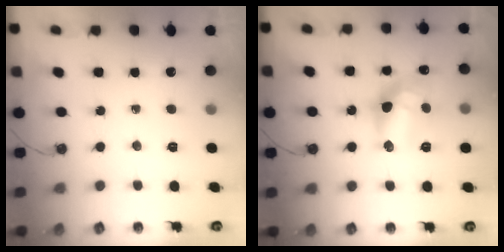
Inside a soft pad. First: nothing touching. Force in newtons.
{"total": 13.3, "press": 13.3, "slide": 0.6}